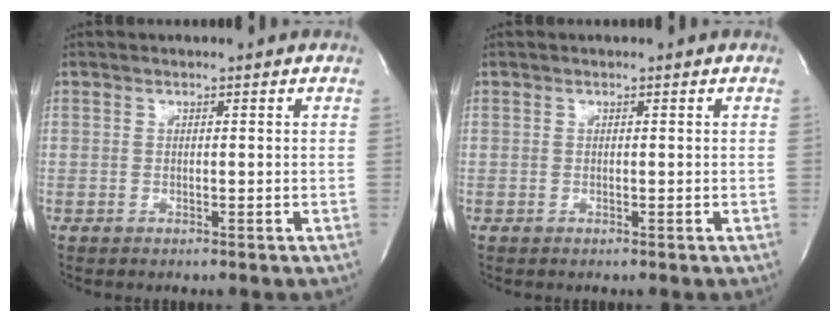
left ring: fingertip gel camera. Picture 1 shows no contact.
{"total": 0.0}